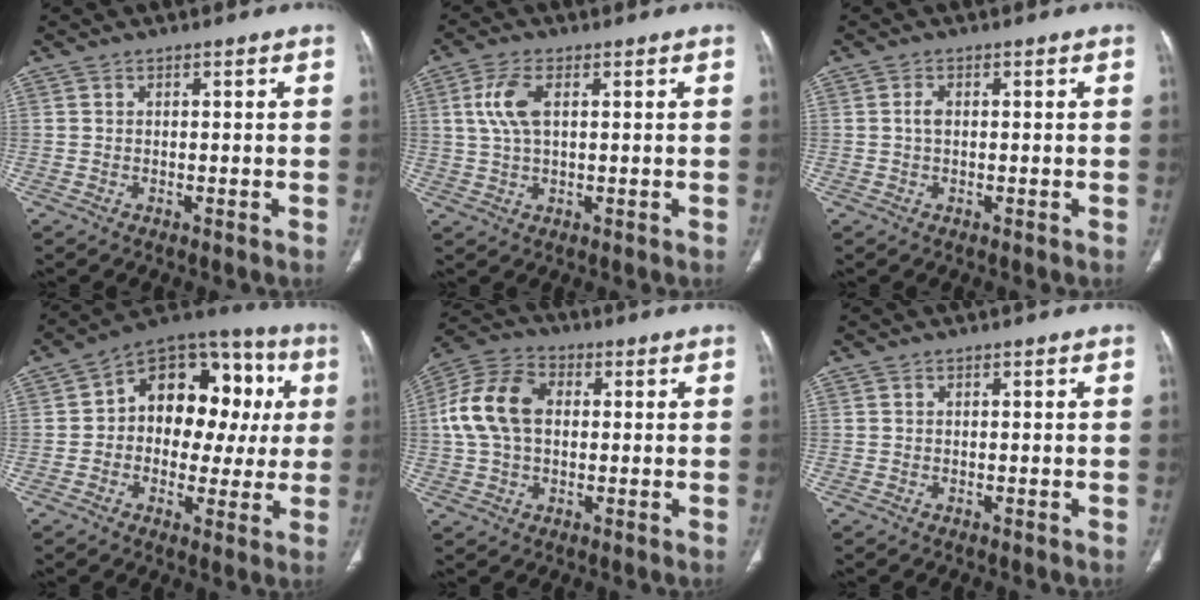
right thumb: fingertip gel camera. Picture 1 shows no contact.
{"total": 6.5, "force": [1.6, 3.1, 5.4], "torque": [-0.130, 0.006, 0.034]}
{"total": 1.4, "force": [0.0, 0.8, 1.2], "torque": [-0.024, 0.001, -0.001]}
{"total": 19.6, "force": [2.6, 13.1, 14.3], "torque": [-0.138, 0.042, 0.030]}
{"total": 12.6, "force": [1.3, 8.6, 9.1], "torque": [-0.182, 0.029, 0.018]}
{"total": 0.0}